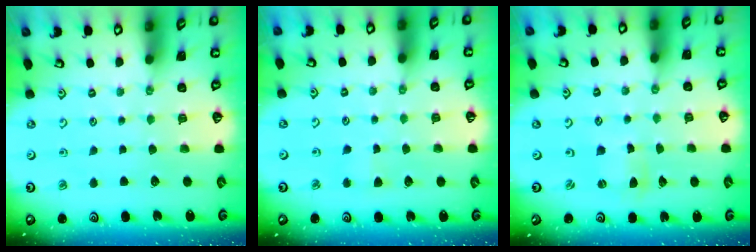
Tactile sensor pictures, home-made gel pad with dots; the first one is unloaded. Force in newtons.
{"total": 2.9, "press": 2.8, "slide": 0.4}
{"total": 1.2, "press": 1.2, "slide": 0.3}